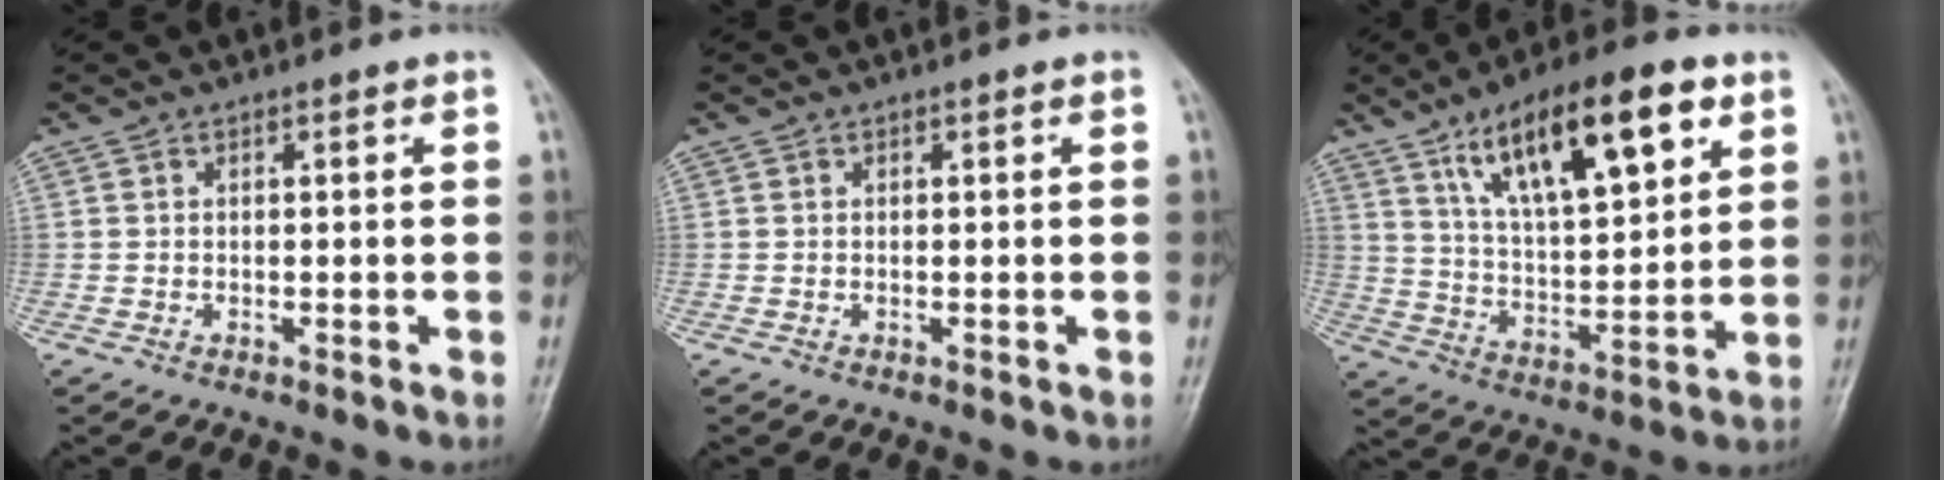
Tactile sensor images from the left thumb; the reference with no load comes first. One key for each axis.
{"total": 0.0}
{"total": 19.8, "fx": 10.0, "fy": 7.1, "fz": 15.5, "tx": -0.221, "ty": -0.031, "tz": 0.172}